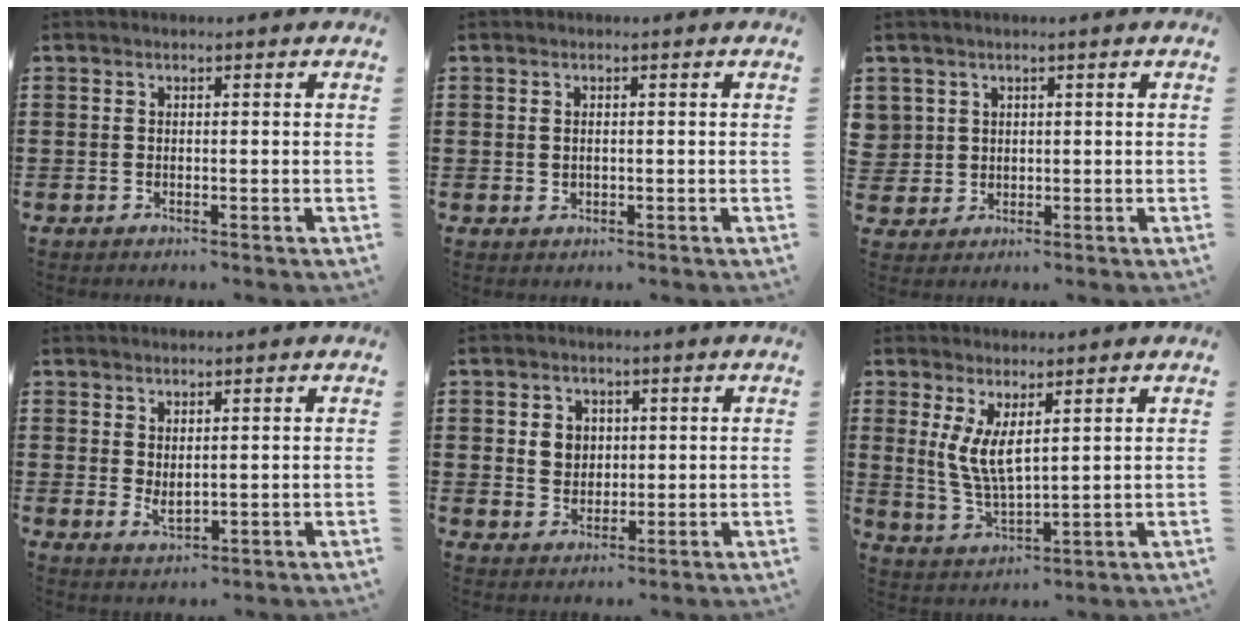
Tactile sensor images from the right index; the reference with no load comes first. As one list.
[{"total": 0.9, "force": [0.1, 0.6, 0.7], "torque": [-0.015, 0.004, 0.002]}, {"total": 2.6, "force": [1.0, 2.4, 0.0], "torque": [-0.013, 0.010, 0.018]}, {"total": 2.0, "force": [1.0, 0.7, 1.5], "torque": [-0.030, -0.002, 0.020]}, {"total": 3.4, "force": [0.9, 3.1, 1.2], "torque": [-0.037, 0.011, 0.015]}, {"total": 5.7, "force": [2.1, 2.0, 5.0], "torque": [-0.118, -0.008, 0.036]}]